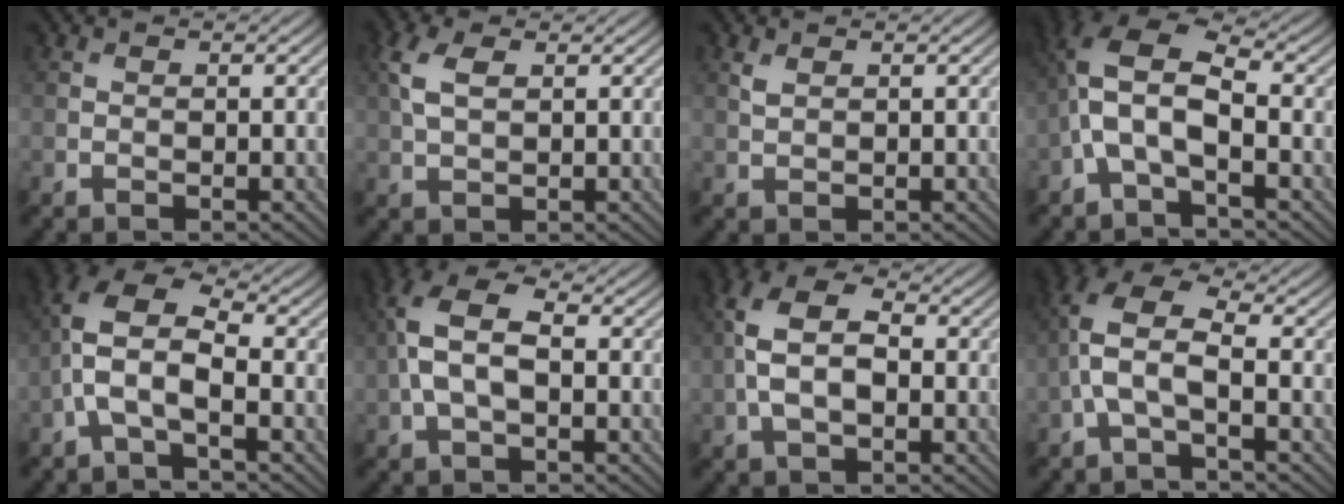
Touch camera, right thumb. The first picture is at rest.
{"total": 4.2, "force": [1.4, 2.2, 3.3], "torque": [-0.090, 0.008, 0.026]}
{"total": 1.1, "force": [0.7, 0.5, 0.7], "torque": [-0.023, -0.001, 0.018]}
{"total": 7.6, "force": [-1.6, 3.4, 6.6], "torque": [-0.153, 0.018, -0.046]}
{"total": 7.9, "force": [-1.2, 3.6, 6.9], "torque": [-0.159, 0.019, -0.041]}
{"total": 8.3, "force": [0.3, 4.4, 7.0], "torque": [-0.167, 0.017, -0.004]}
{"total": 7.9, "force": [0.1, 4.6, 6.4], "torque": [-0.148, 0.009, -0.010]}
{"total": 6.9, "force": [-1.1, 2.8, 6.2], "torque": [-0.147, 0.019, -0.035]}